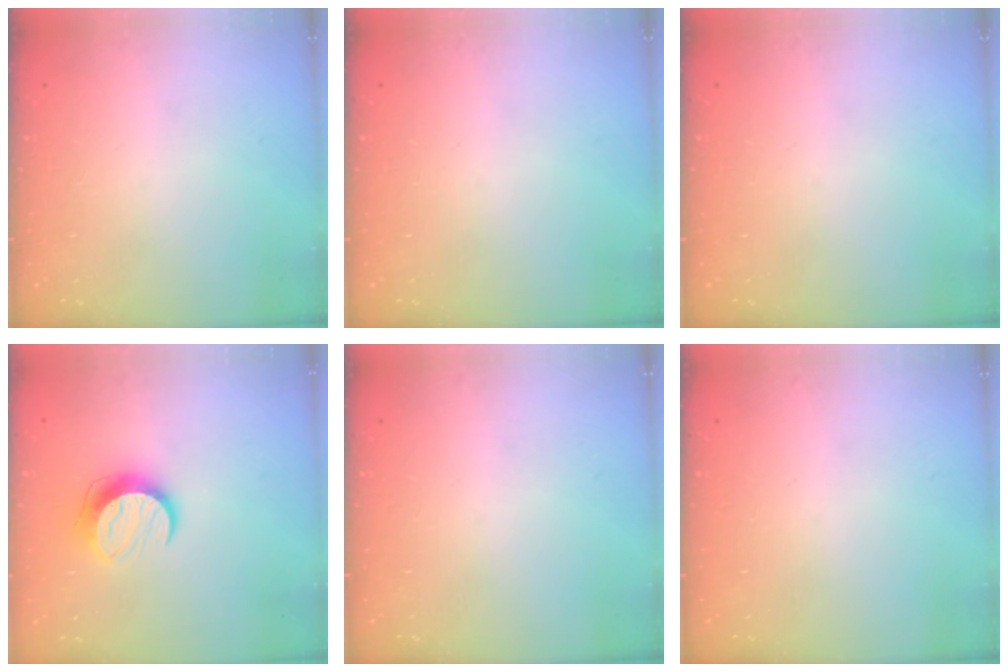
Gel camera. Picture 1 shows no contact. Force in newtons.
{"total": 0.0}
{"total": 0.0}
{"total": 10.5, "press": 10.4, "slide": 0.8}
{"total": 0.0}
{"total": 0.0}